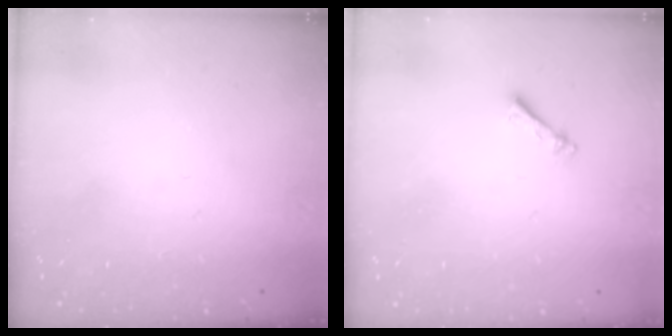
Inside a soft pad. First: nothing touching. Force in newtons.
{"total": 2.4, "press": 2.3, "slide": 0.4}